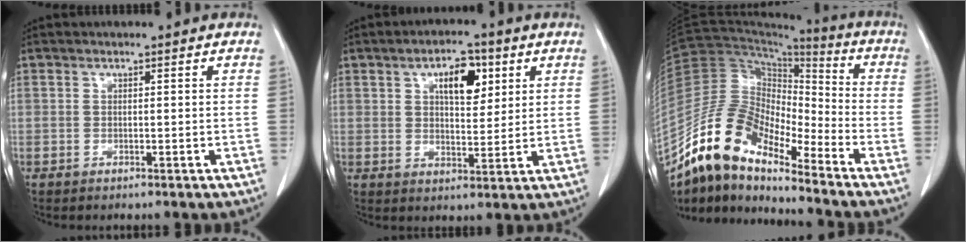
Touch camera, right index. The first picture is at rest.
{"total": 7.2, "force": [3.0, 3.3, 5.7], "torque": [-0.091, 0.009, 0.049]}
{"total": 13.5, "force": [-11.3, 4.2, 6.0], "torque": [-0.114, 0.043, -0.213]}